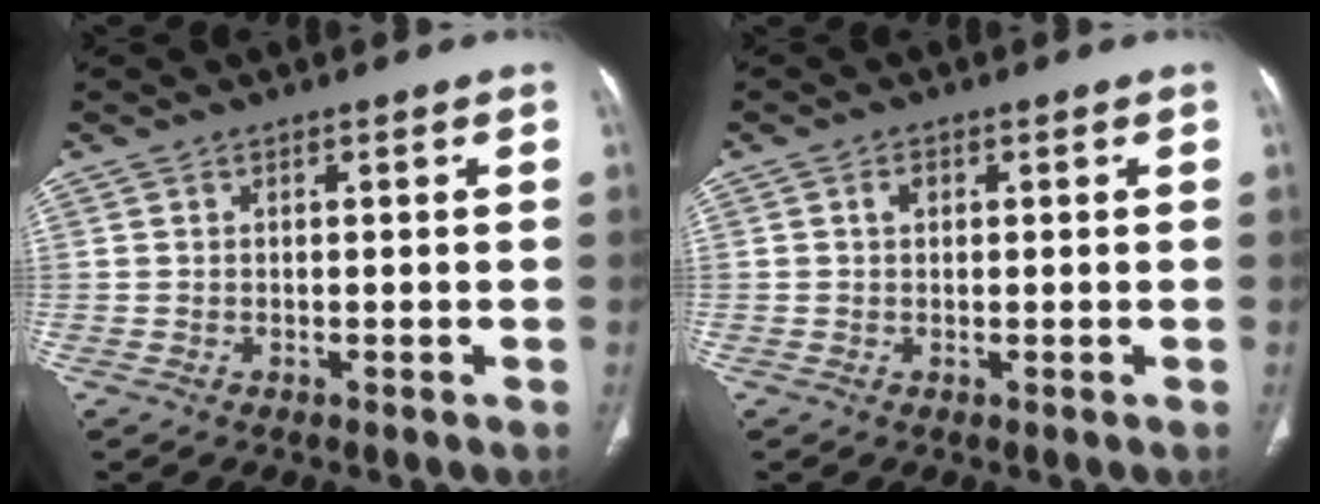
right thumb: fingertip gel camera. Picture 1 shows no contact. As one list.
[{"total": 1.4, "force": [0.3, 1.1, 0.9], "torque": [-0.013, 0.004, 0.005]}]